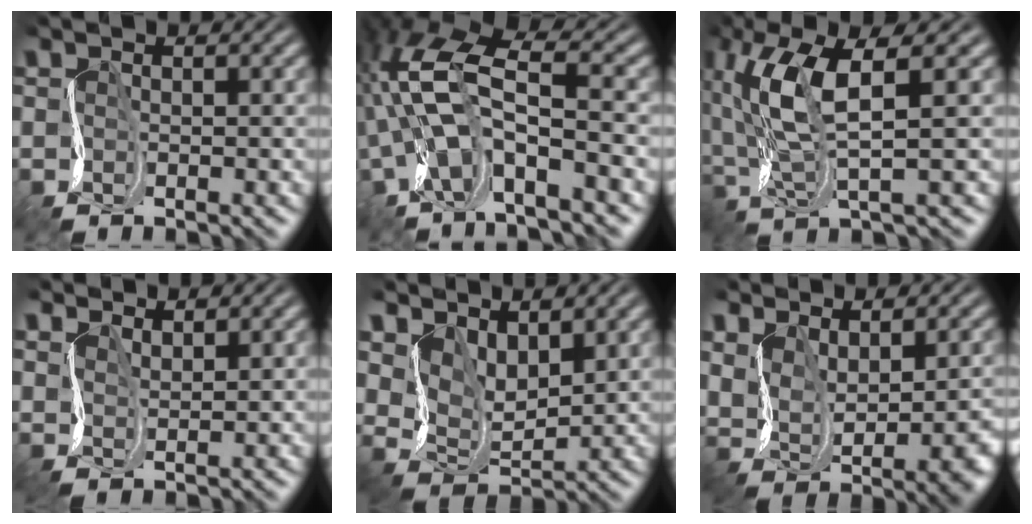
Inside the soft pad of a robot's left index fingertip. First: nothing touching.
{"total": 8.7, "force": [-1.8, 3.3, 7.9], "torque": [-0.164, 0.012, -0.049]}
{"total": 7.3, "force": [2.5, 1.8, 6.6], "torque": [-0.147, 0.009, 0.048]}
{"total": 2.9, "force": [2.8, 0.3, 0.1], "torque": [-0.010, 0.006, 0.056]}
{"total": 4.5, "force": [3.5, 2.1, 1.9], "torque": [-0.053, -0.007, 0.064]}
{"total": 5.6, "force": [1.5, 3.2, 4.4], "torque": [-0.082, -0.015, 0.046]}